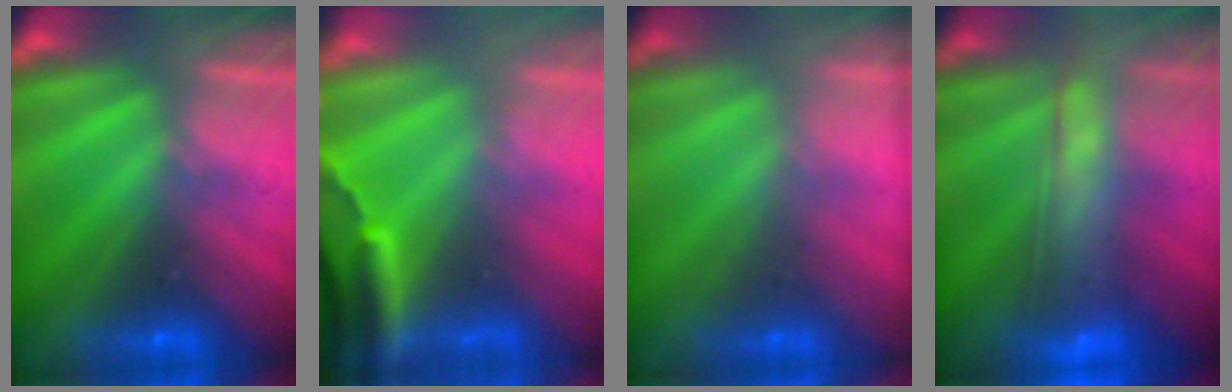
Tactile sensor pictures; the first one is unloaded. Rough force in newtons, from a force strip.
{"total": 4.4}
{"total": 1.6}
{"total": 6.3}